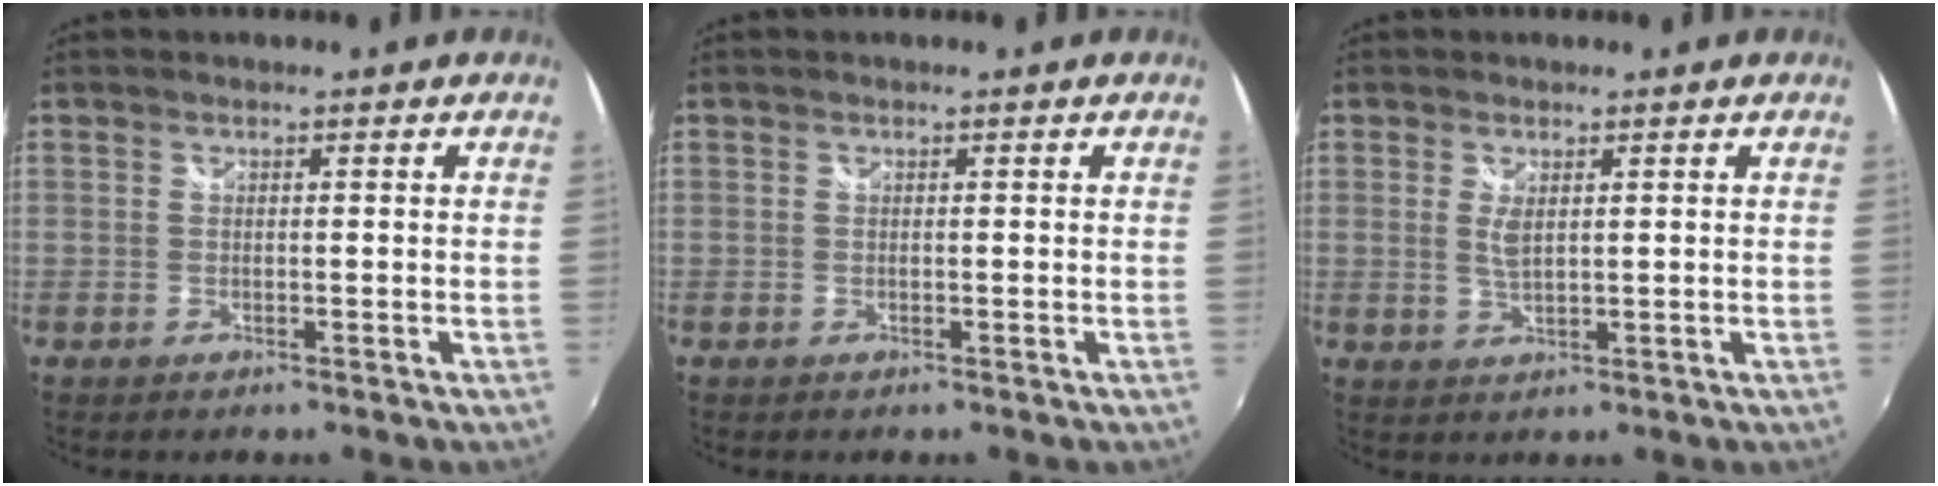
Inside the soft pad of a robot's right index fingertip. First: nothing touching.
{"total": 0.0}
{"total": 2.7, "force": [0.7, 1.1, 2.3], "torque": [-0.043, -0.005, 0.013]}